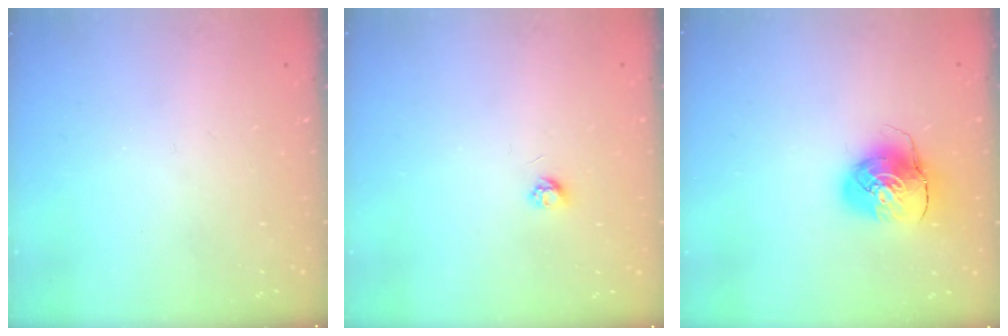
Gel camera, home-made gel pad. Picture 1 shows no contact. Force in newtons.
{"total": 3.4, "press": 3.4, "slide": 0.3}
{"total": 10.3, "press": 10.3, "slide": 0.5}